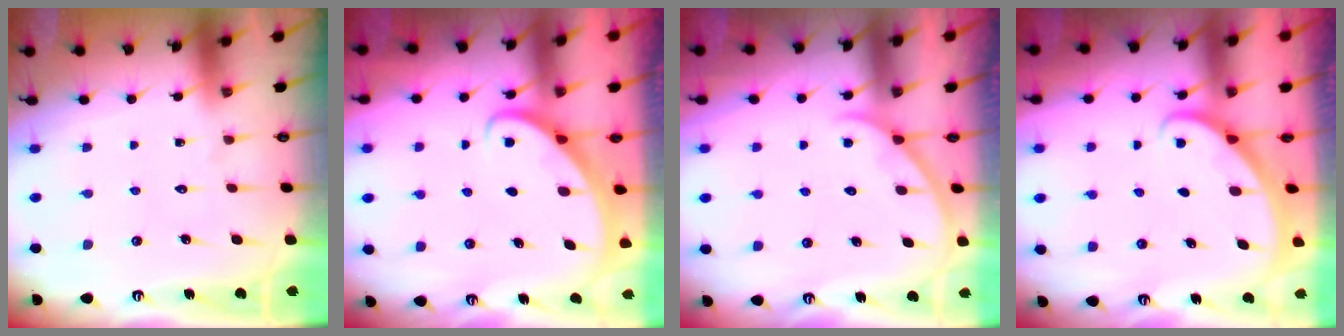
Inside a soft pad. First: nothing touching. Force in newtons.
{"total": 2.7, "press": 2.7, "slide": 0.2}
{"total": 2.9, "press": 2.9, "slide": 0.4}
{"total": 2.0, "press": 2.0, "slide": 0.1}